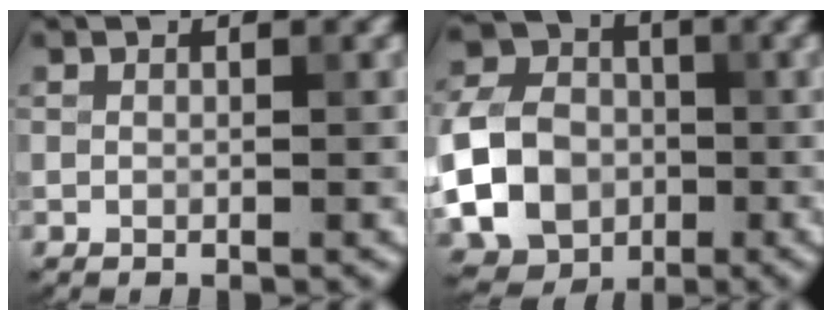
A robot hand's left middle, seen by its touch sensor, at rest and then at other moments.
{"total": 9.6, "force": [-2.1, 7.7, 5.3], "torque": [-0.120, 0.002, -0.054]}